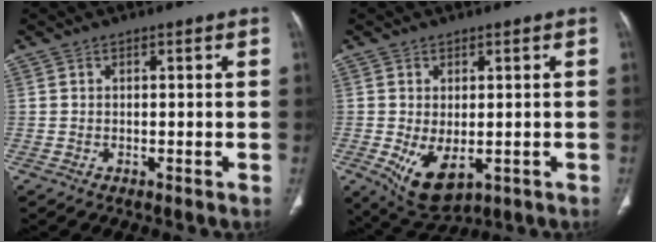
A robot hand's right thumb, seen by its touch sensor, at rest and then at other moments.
{"total": 8.1, "force": [-2.0, 4.5, 6.4], "torque": [-0.106, -0.013, -0.014]}